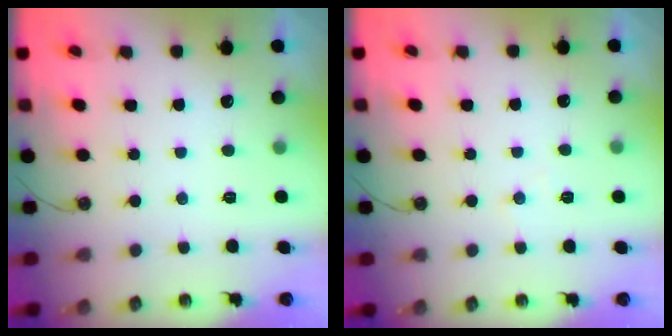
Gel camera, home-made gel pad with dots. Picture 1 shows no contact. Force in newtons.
{"total": 4.9, "press": 4.8, "slide": 0.7}